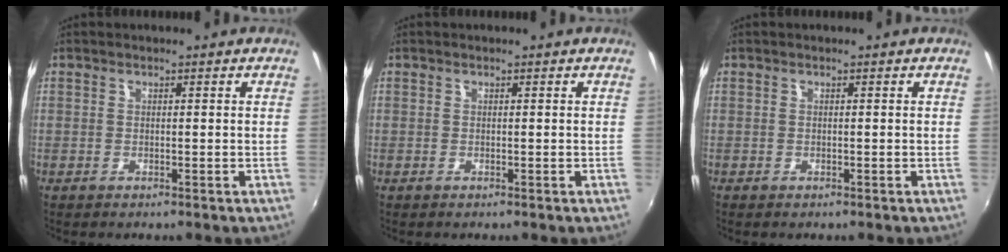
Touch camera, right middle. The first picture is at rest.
{"total": 0.0}
{"total": 0.0}